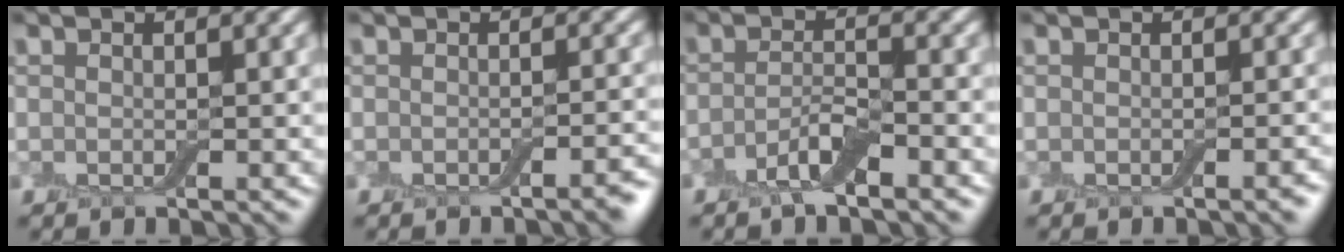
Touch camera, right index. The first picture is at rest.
{"total": 1.7, "force": [-0.9, 0.4, 1.4], "torque": [-0.011, 0.003, -0.016]}
{"total": 2.8, "force": [-1.8, 0.7, 2.1], "torque": [-0.041, 0.005, -0.040]}
{"total": 1.0, "force": [-0.5, 0.2, 0.9], "torque": [-0.009, 0.001, -0.007]}